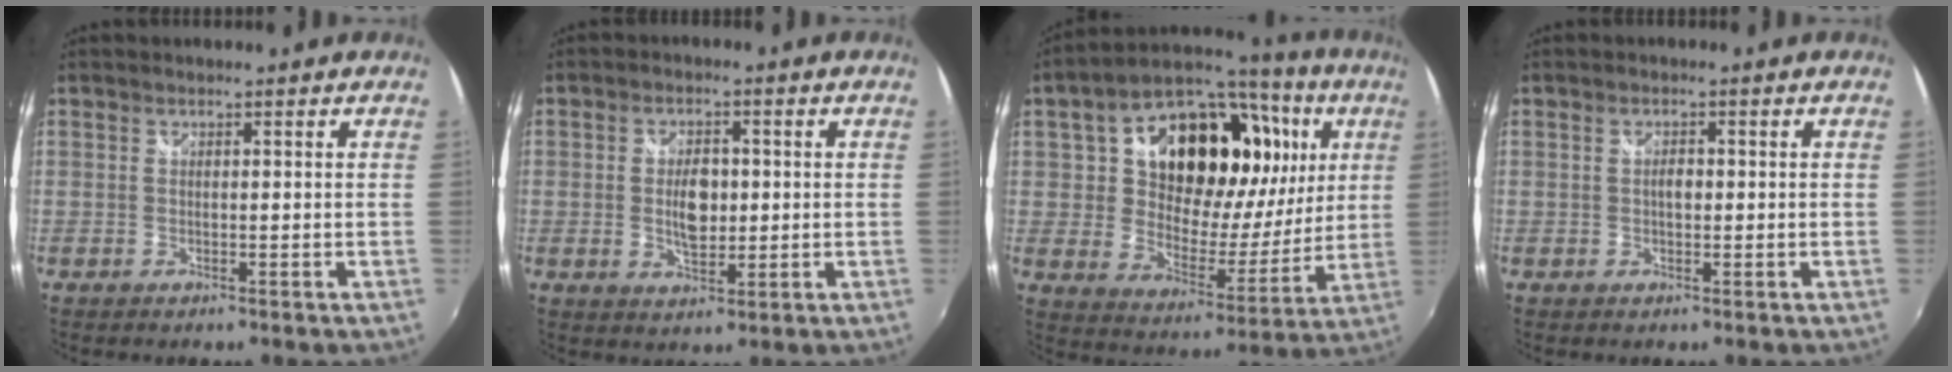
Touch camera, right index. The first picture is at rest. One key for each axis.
{"total": 6.0, "fx": -0.1, "fy": 3.3, "fz": 5.0, "tx": -0.091, "ty": 0.001, "tz": -0.001}
{"total": 30.0, "fx": 9.2, "fy": 19.1, "fz": 21.3, "tx": -0.398, "ty": 0.059, "tz": 0.161}
{"total": 1.4, "fx": 0.0, "fy": 0.9, "fz": 1.1, "tx": -0.020, "ty": 0.003, "tz": -0.002}